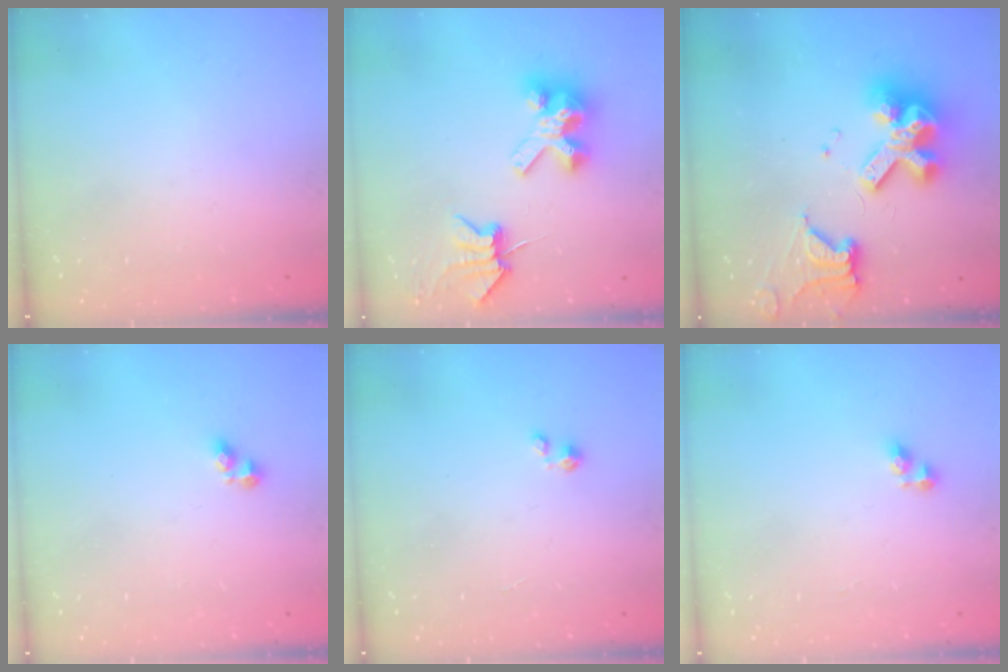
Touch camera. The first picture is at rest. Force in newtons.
{"total": 8.7, "press": 8.6, "slide": 1.3}
{"total": 17.8, "press": 17.7, "slide": 1.8}
{"total": 3.9, "press": 3.9, "slide": 0.4}
{"total": 0.0}
{"total": 3.4, "press": 3.4, "slide": 0.3}